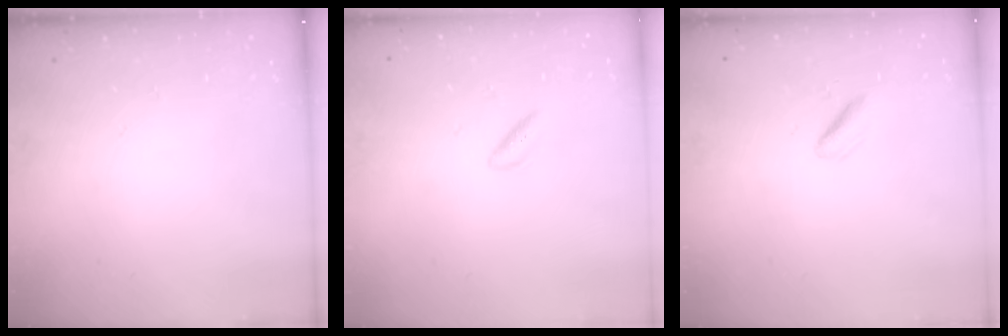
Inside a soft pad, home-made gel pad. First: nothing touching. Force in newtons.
{"total": 2.5, "press": 2.1, "slide": 1.2}
{"total": 2.2, "press": 2.1, "slide": 0.6}